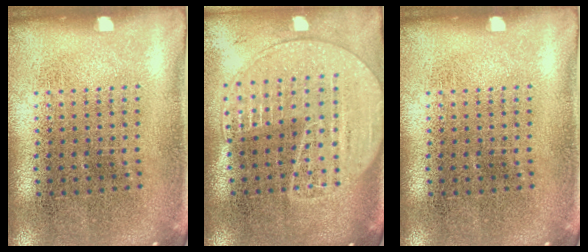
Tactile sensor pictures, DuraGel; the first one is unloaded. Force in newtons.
{"total": 2.0, "press": 1.8, "slide": 0.8}
{"total": 0.0}